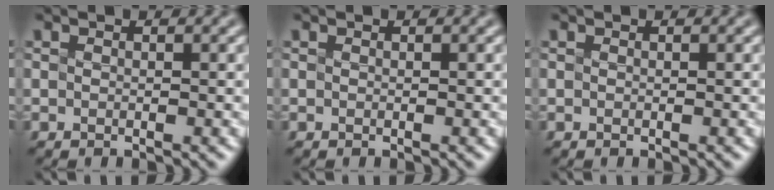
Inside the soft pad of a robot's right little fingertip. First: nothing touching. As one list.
[{"total": 0.0}, {"total": 0.0}]